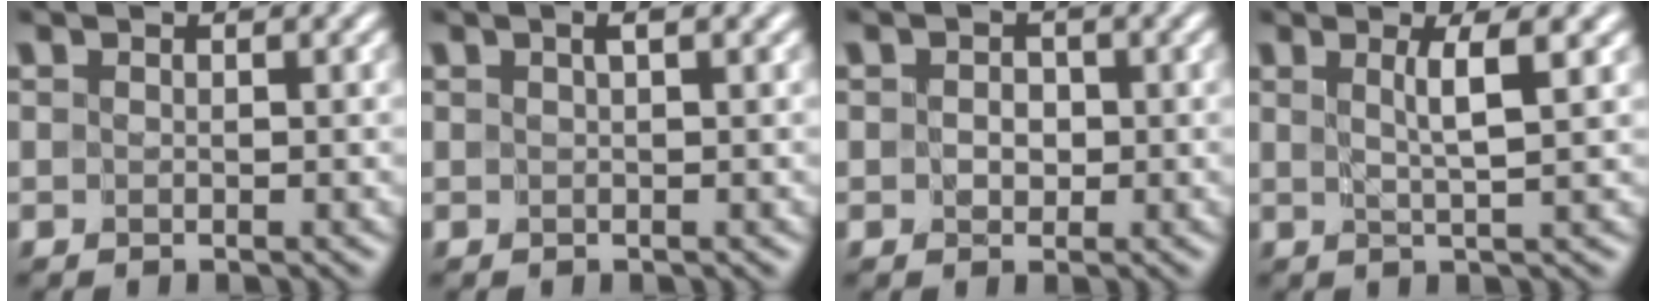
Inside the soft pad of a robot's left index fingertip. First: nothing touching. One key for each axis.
{"total": 1.5, "fx": 0.8, "fy": 0.2, "fz": 1.3, "tx": -0.014, "ty": -0.006, "tz": 0.010}
{"total": 1.6, "fx": 0.0, "fy": 1.3, "fz": 1.0, "tx": -0.011, "ty": 0.001, "tz": -0.005}
{"total": 2.9, "fx": 1.0, "fy": 0.2, "fz": 2.7, "tx": -0.036, "ty": -0.001, "tz": 0.016}